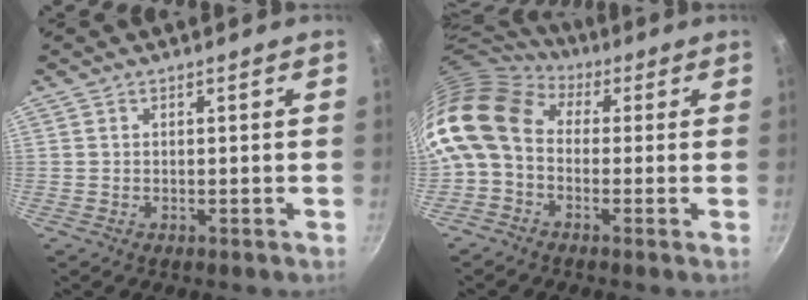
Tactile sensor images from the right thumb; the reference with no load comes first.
{"total": 13.5, "force": [1.1, 10.1, 9.0], "torque": [-0.178, 0.028, -0.003]}